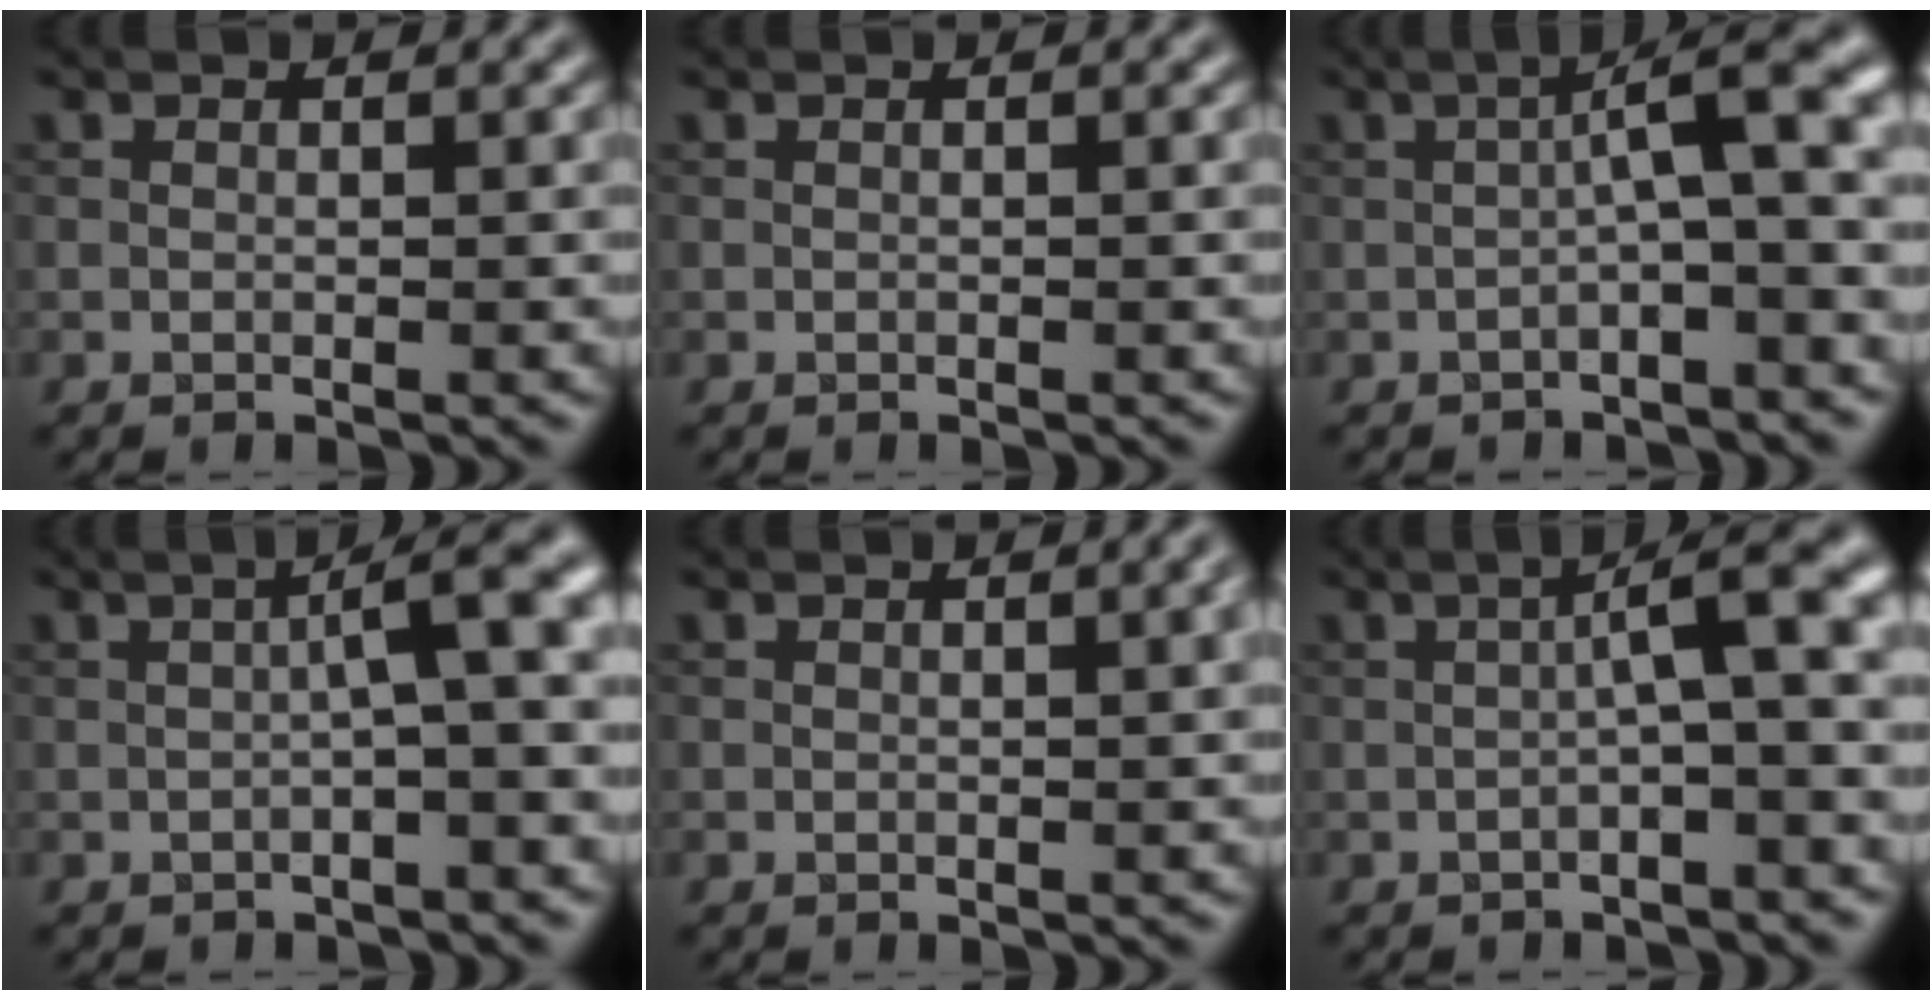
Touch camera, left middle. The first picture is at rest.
{"total": 0.0}
{"total": 5.7, "force": [-0.4, 0.9, 5.6], "torque": [-0.085, 0.026, -0.014]}
{"total": 4.7, "force": [-0.2, 0.5, 4.6], "torque": [-0.073, 0.021, -0.009]}
{"total": 1.4, "force": [0.2, 0.4, 1.3], "torque": [-0.017, -0.003, 0.004]}
{"total": 5.2, "force": [-0.2, 0.7, 5.1], "torque": [-0.080, 0.023, -0.010]}